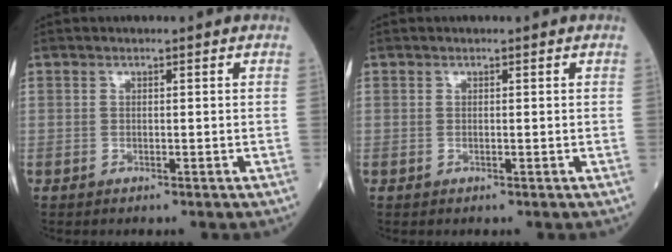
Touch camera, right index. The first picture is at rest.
{"total": 0.0}